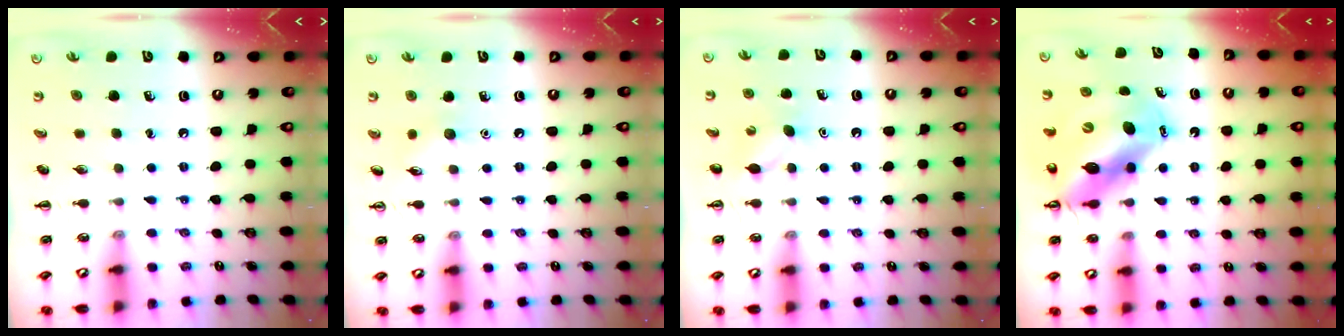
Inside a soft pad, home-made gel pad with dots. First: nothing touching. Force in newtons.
{"total": 5.9, "press": 5.7, "slide": 1.6}
{"total": 6.0, "press": 5.7, "slide": 1.7}
{"total": 14.3, "press": 13.7, "slide": 4.1}